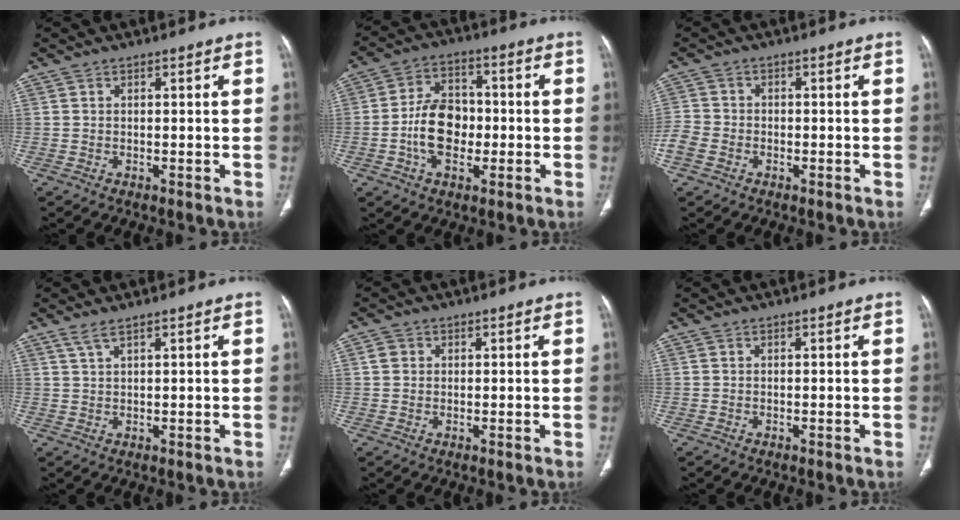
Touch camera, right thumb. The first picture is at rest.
{"total": 10.4, "force": [-2.0, 6.9, 7.5], "torque": [-0.112, 0.021, -0.041]}
{"total": 4.7, "force": [-2.2, 3.4, 2.3], "torque": [-0.056, 0.009, -0.045]}
{"total": 2.1, "force": [1.6, 0.2, 1.4], "torque": [-0.037, 0.001, 0.040]}
{"total": 1.9, "force": [0.5, 1.8, 0.7], "torque": [-0.004, 0.004, 0.007]}
{"total": 0.0}